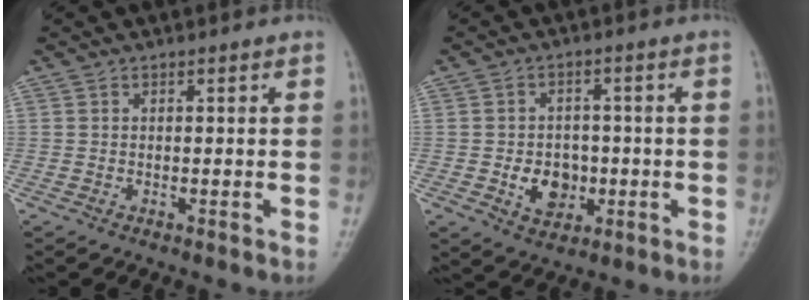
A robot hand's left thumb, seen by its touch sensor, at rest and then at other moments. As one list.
[{"total": 6.8, "force": [-1.4, 5.4, 4.0], "torque": [-0.027, 0.007, -0.017]}]